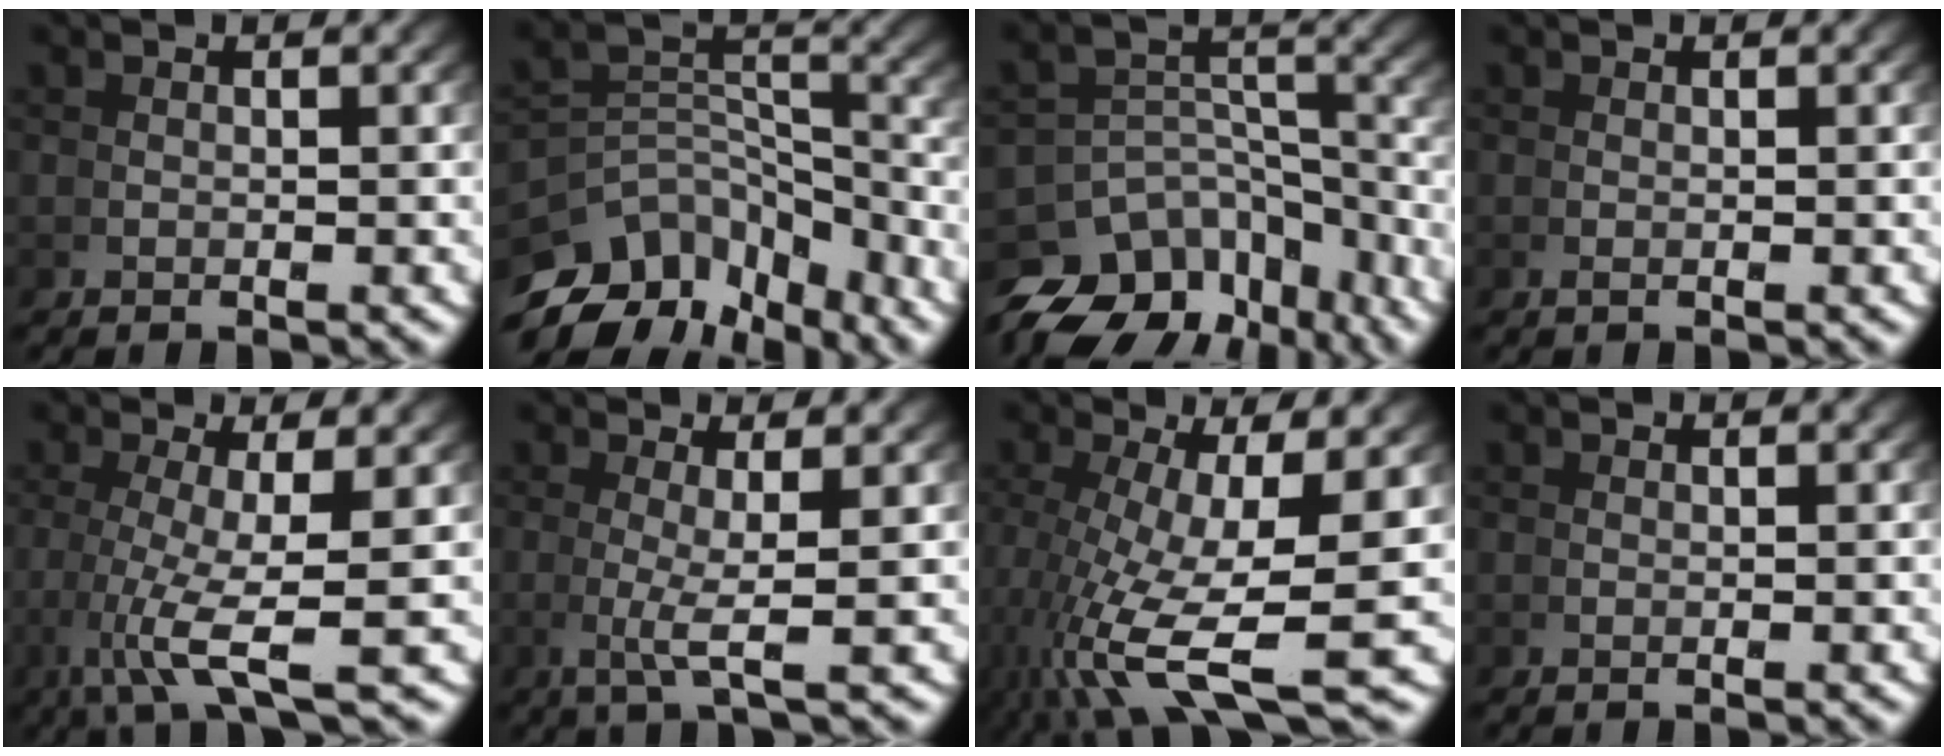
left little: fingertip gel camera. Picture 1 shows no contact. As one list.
[{"total": 10.9, "force": [-4.1, 8.0, 6.2], "torque": [-0.108, -0.038, -0.065]}, {"total": 9.8, "force": [-4.7, 6.7, 5.4], "torque": [-0.073, -0.035, -0.069]}, {"total": 0.0}, {"total": 5.8, "force": [-0.6, 1.1, 5.6], "torque": [-0.124, -0.026, 0.002]}, {"total": 3.0, "force": [0.4, 0.1, 3.0], "torque": [-0.076, -0.018, 0.012]}, {"total": 8.4, "force": [-2.8, 2.6, 7.5], "torque": [-0.157, -0.044, -0.019]}, {"total": 0.0}]